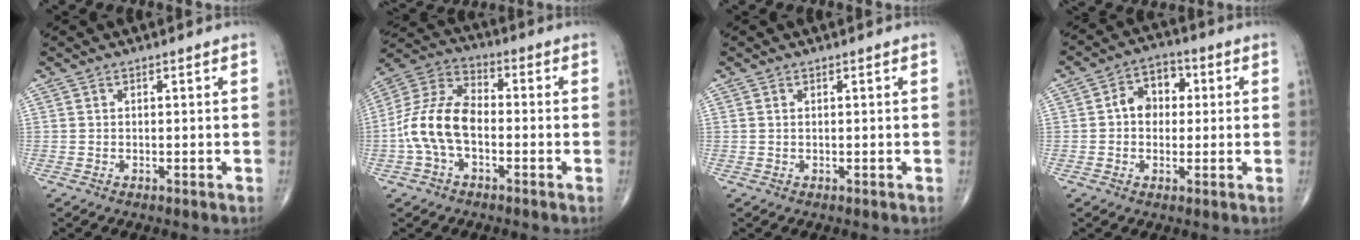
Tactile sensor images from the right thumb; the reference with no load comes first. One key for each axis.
{"total": 12.4, "fx": -2.5, "fy": 7.4, "fz": 9.7, "tx": -0.194, "ty": 0.039, "tz": -0.056}
{"total": 0.0}
{"total": 7.3, "fx": 0.7, "fy": 5.5, "fz": 4.7, "tx": -0.052, "ty": 0.018, "tz": 0.002}